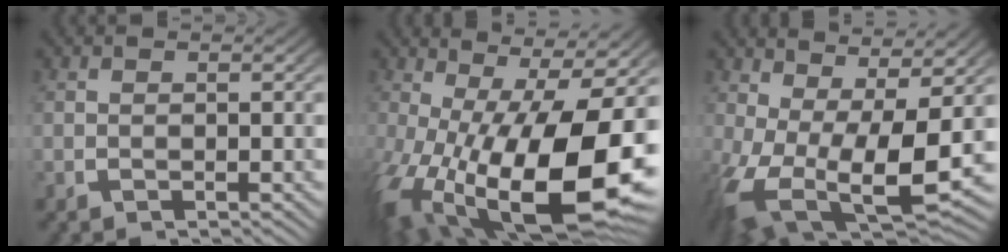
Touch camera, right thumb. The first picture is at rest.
{"total": 20.4, "force": [-3.7, 11.5, 16.4], "torque": [-0.304, -0.082, -0.002]}
{"total": 12.5, "force": [-1.8, 7.4, 9.9], "torque": [-0.206, -0.060, 0.002]}